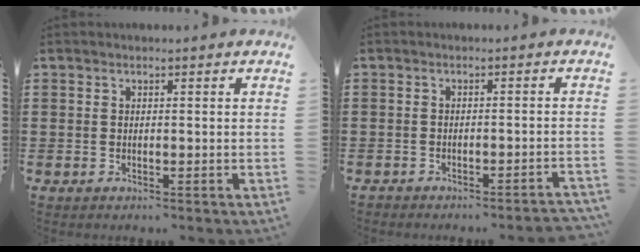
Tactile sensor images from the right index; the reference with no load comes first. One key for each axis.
{"total": 1.8, "fx": -1.8, "fy": -0.1, "fz": 0.3, "tx": -0.007, "ty": -0.001, "tz": -0.038}